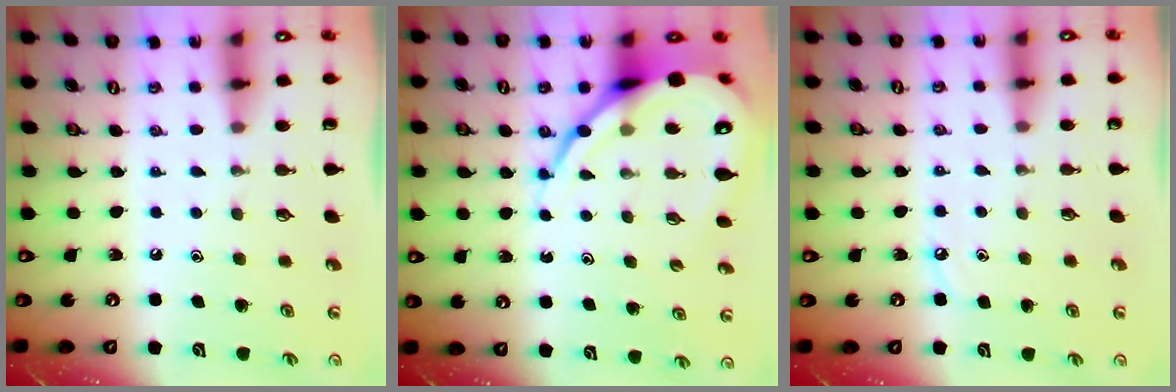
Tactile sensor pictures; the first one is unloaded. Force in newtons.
{"total": 13.7, "press": 13.6, "slide": 1.5}
{"total": 4.0, "press": 4.0, "slide": 0.2}